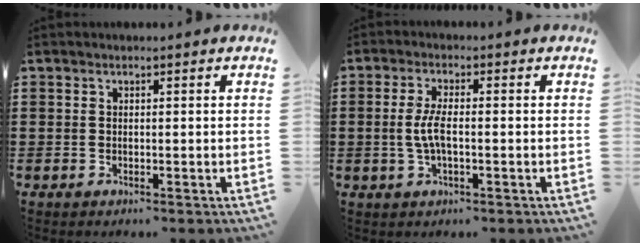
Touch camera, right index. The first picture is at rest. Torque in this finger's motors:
{"motor_torque": [1.06, 1.08, 0.27, 0.06]}